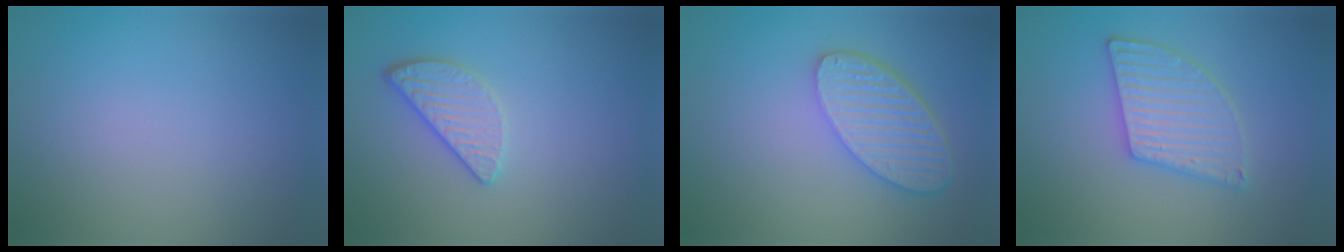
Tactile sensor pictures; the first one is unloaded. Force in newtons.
{"total": 2.6, "press": 2.3, "slide": 1.3}
{"total": 5.6, "press": 4.5, "slide": 3.3}
{"total": 4.9, "press": 4.9, "slide": 0.5}